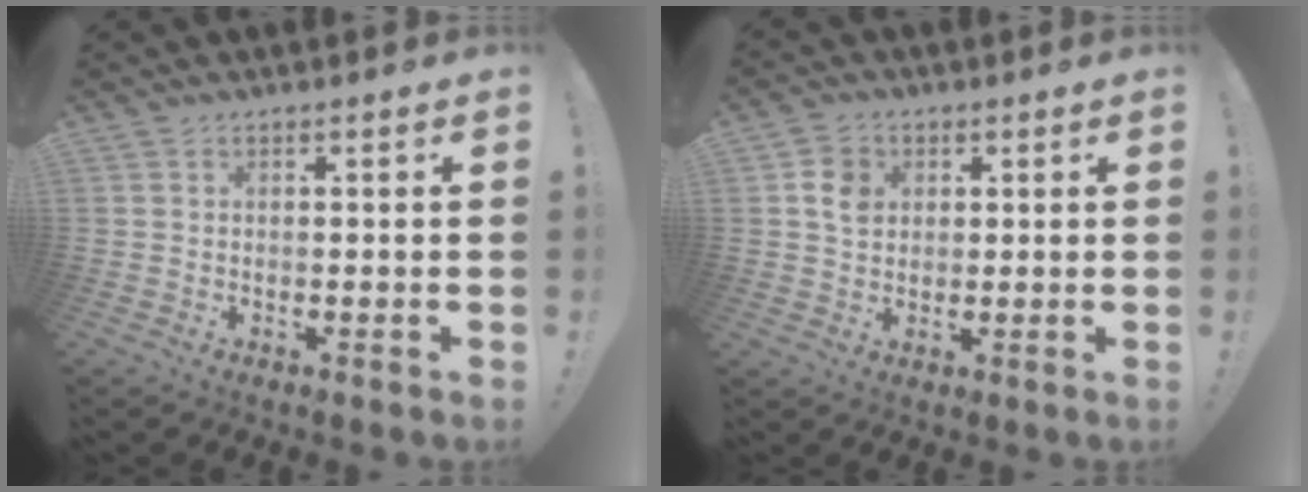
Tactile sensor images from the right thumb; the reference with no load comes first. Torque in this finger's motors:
{"motor_torque": [0.01, -0.01, 0.10, 0.18, 0.00]}